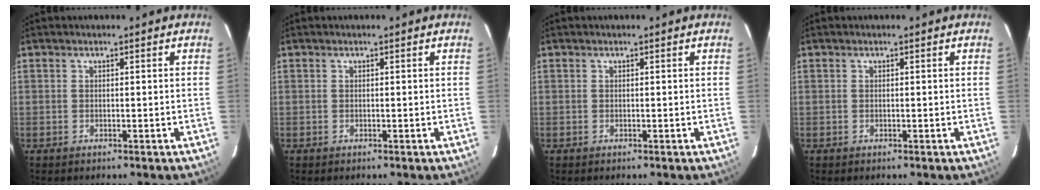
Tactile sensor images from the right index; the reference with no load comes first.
{"total": 0.0}
{"total": 0.0}
{"total": 0.0}